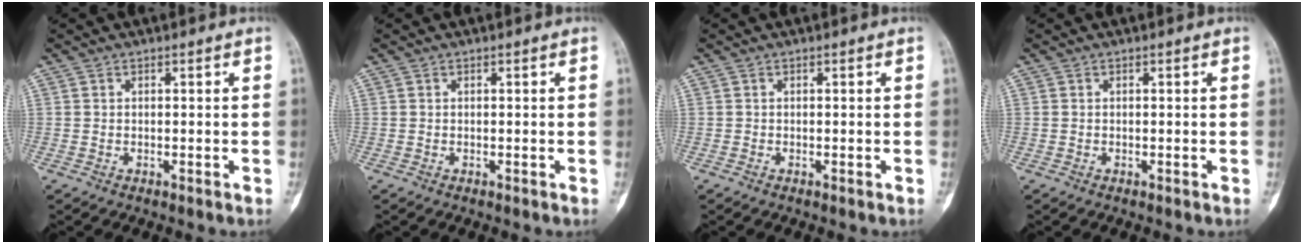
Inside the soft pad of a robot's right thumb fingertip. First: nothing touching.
{"total": 0.0}
{"total": 0.0}
{"total": 0.0}